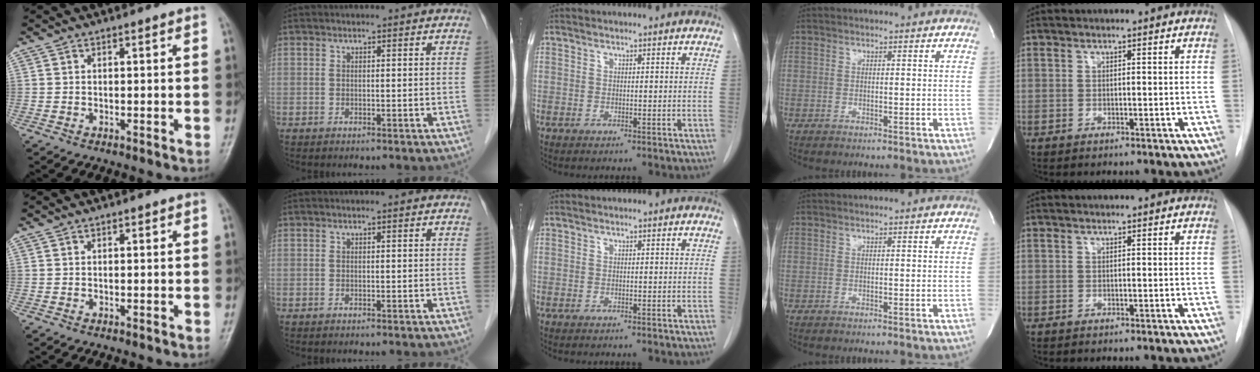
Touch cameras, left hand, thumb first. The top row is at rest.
{}